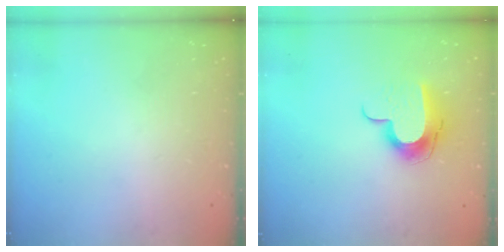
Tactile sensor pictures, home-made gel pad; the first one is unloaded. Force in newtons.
{"total": 11.2, "press": 11.1, "slide": 0.7}